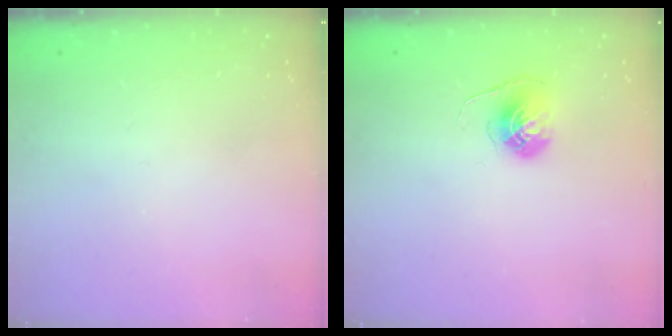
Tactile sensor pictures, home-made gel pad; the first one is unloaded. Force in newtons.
{"total": 6.0, "press": 6.0, "slide": 0.3}